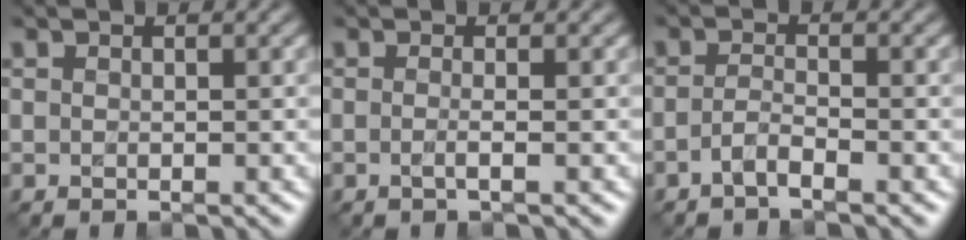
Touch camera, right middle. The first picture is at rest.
{"total": 1.4, "force": [-0.2, 0.5, 1.3], "torque": [-0.018, -0.006, -0.010]}
{"total": 1.7, "force": [-1.1, 0.3, 1.2], "torque": [-0.026, 0.002, -0.028]}